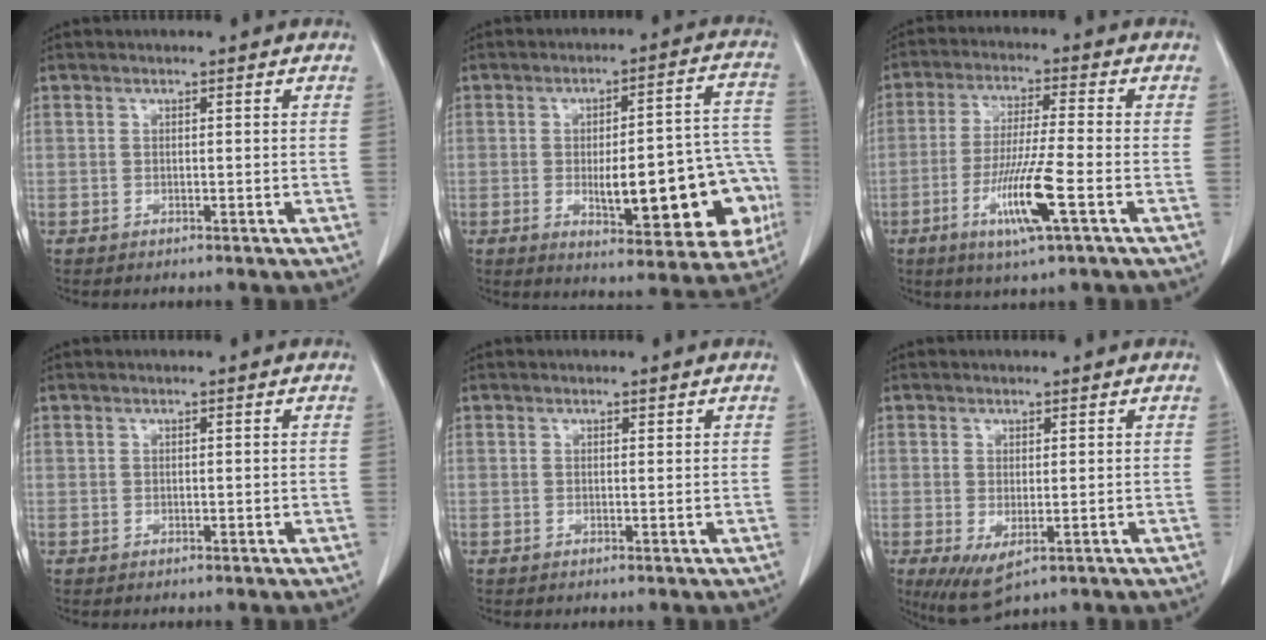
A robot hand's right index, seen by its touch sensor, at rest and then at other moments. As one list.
[{"total": 19.9, "force": [-4.5, 5.5, 18.5], "torque": [-0.171, 0.035, -0.036]}, {"total": 10.1, "force": [-3.9, -0.2, 9.4], "torque": [-0.181, -0.018, -0.073]}, {"total": 0.0}, {"total": 0.0}, {"total": 4.9, "force": [-1.6, 1.9, 4.2], "torque": [-0.079, -0.021, -0.012]}]